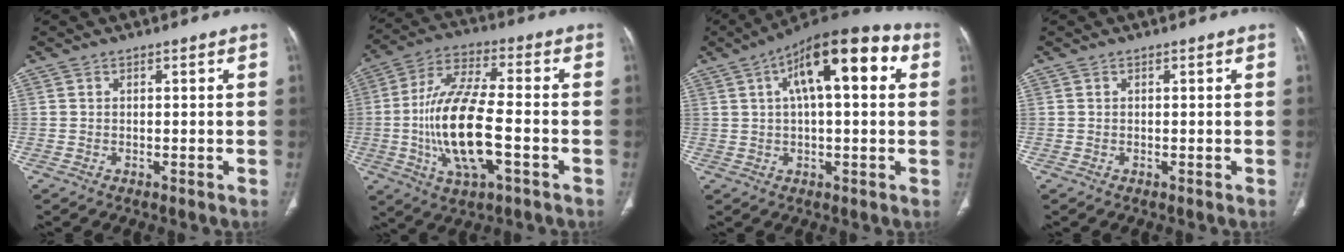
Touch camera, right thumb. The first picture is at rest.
{"total": 17.6, "force": [-3.4, 6.4, 16.0], "torque": [-0.319, 0.018, -0.062]}
{"total": 17.1, "force": [5.3, 6.5, 14.9], "torque": [-0.203, 0.028, 0.072]}
{"total": 0.0}